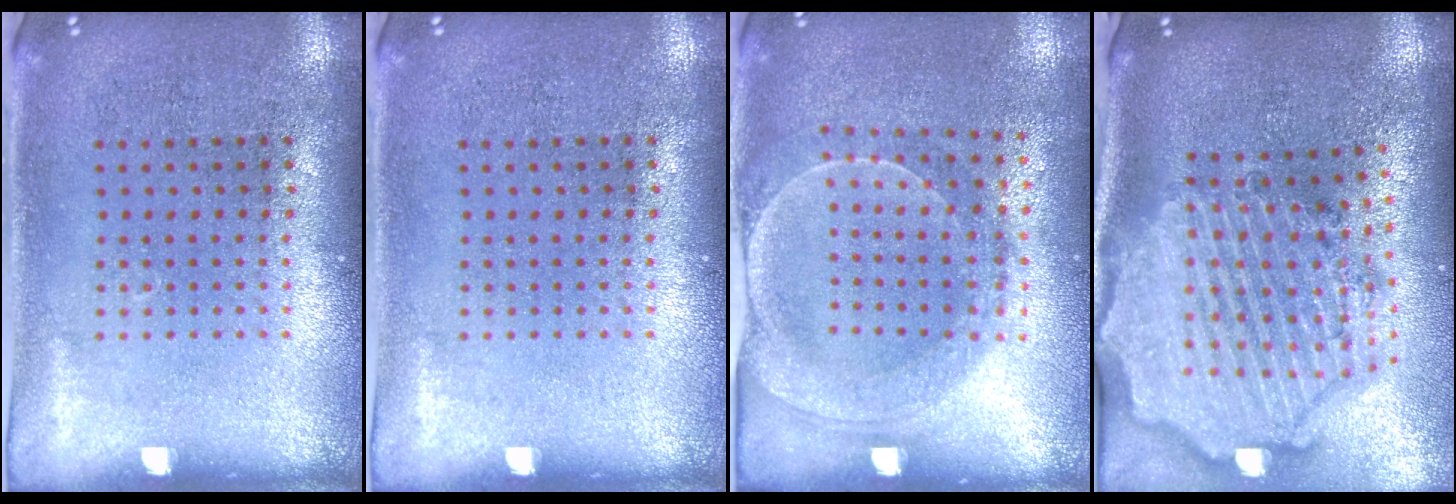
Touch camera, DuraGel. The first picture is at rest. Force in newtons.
{"total": 0.0}
{"total": 1.8, "press": 1.7, "slide": 0.4}
{"total": 3.7, "press": 3.0, "slide": 2.1}